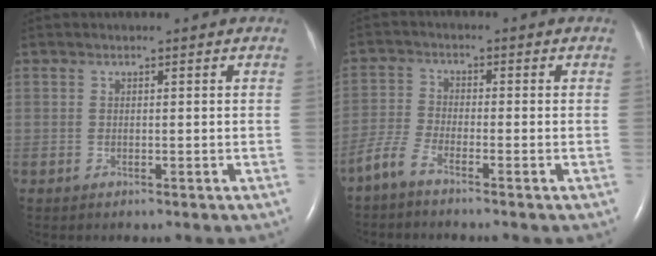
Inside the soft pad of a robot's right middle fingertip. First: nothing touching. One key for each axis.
{"total": 3.5, "fx": -3.0, "fy": 0.3, "fz": 1.8, "tx": -0.050, "ty": -0.008, "tz": -0.070}